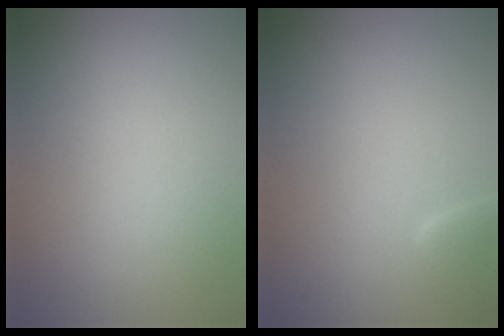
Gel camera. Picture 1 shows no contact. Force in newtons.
{"total": 1.7, "press": 1.7, "slide": 0.1}